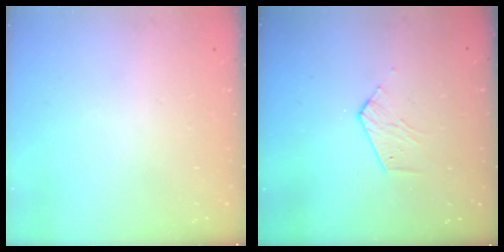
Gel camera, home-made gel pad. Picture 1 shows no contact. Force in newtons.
{"total": 3.9, "press": 3.8, "slide": 0.4}